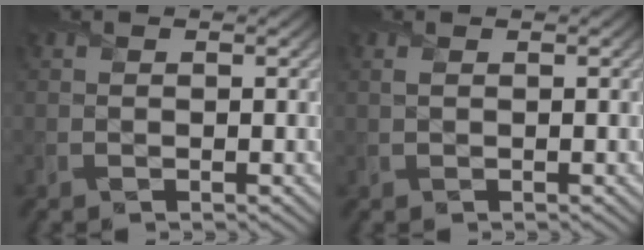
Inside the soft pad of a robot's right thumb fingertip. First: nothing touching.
{"total": 0.6, "force": [0.3, 0.1, 0.4], "torque": [-0.016, 0.003, 0.007]}